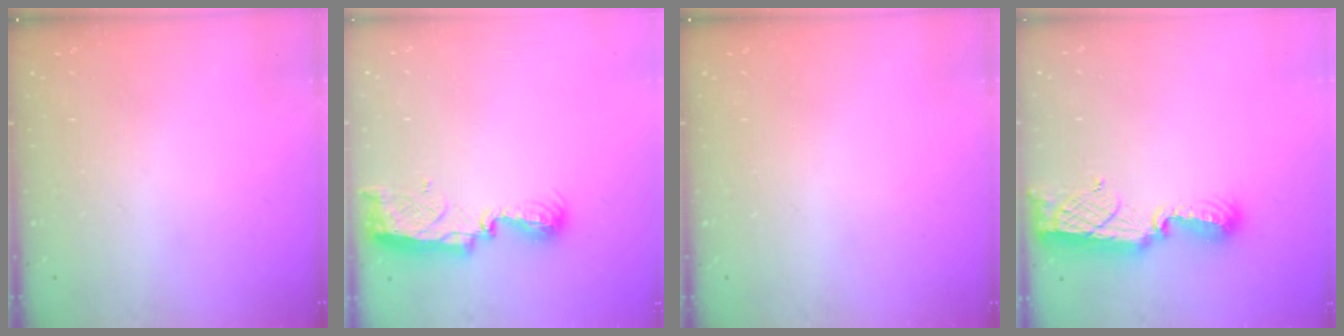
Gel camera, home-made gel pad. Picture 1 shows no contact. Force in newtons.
{"total": 7.7, "press": 7.6, "slide": 0.6}
{"total": 0.0}
{"total": 10.8, "press": 10.5, "slide": 2.5}